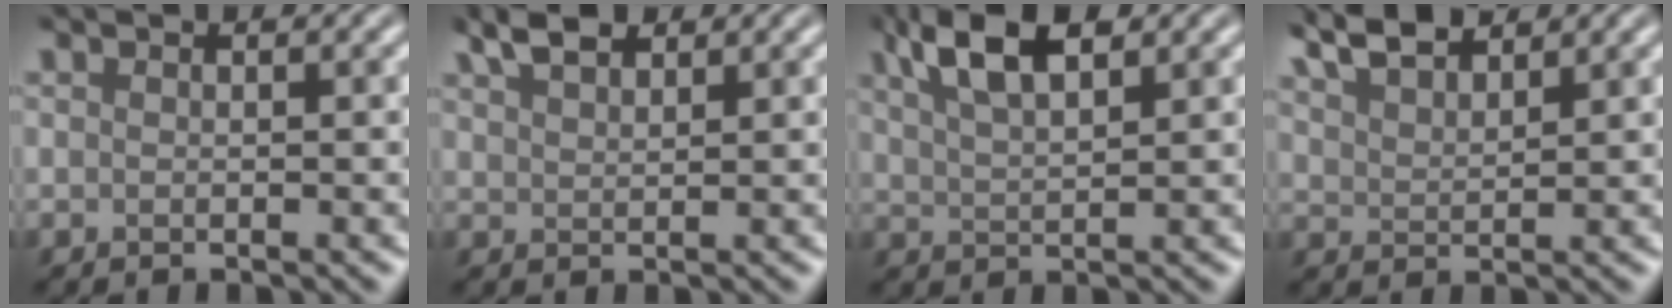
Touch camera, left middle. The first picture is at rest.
{"total": 2.9, "force": [2.3, 1.0, 1.5], "torque": [-0.031, 0.009, 0.049]}
{"total": 5.5, "force": [3.4, 2.0, 3.8], "torque": [-0.075, 0.010, 0.064]}
{"total": 4.1, "force": [3.7, 0.9, 1.7], "torque": [-0.037, 0.009, 0.071]}